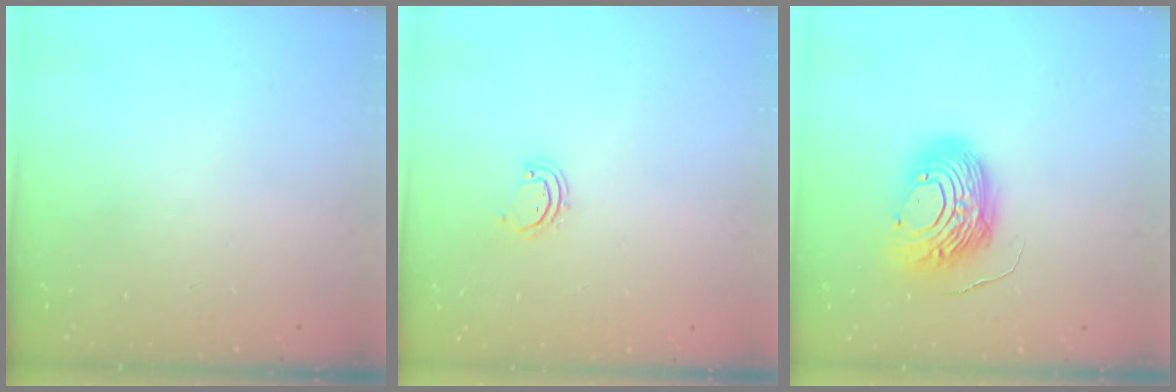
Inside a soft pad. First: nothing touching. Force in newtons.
{"total": 2.5, "press": 2.5, "slide": 0.3}
{"total": 12.4, "press": 12.3, "slide": 1.0}